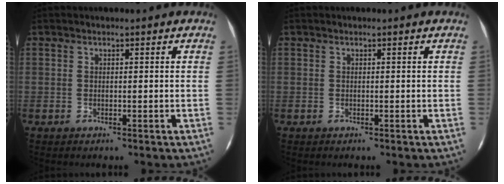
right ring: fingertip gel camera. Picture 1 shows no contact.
{"total": 0.0}